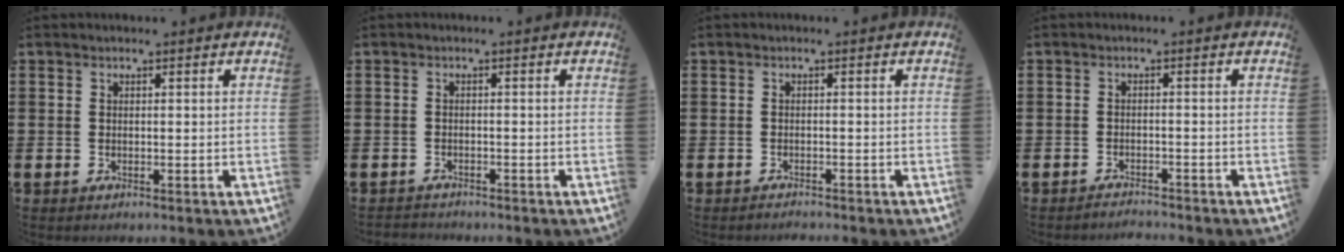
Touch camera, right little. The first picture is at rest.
{"total": 0.9, "force": [-0.9, 0.1, -0.1], "torque": [-0.001, 0.001, -0.019]}
{"total": 0.8, "force": [-0.8, 0.0, -0.1], "torque": [-0.001, 0.000, -0.017]}
{"total": 1.5, "force": [-1.5, -0.1, -0.1], "torque": [-0.002, 0.004, -0.032]}